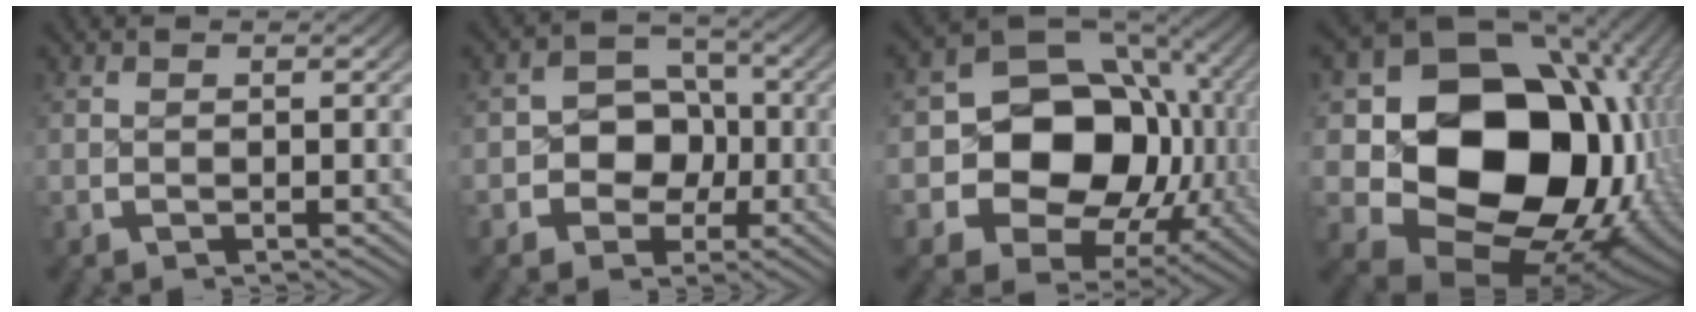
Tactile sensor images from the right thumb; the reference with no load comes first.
{"total": 8.2, "force": [-2.0, 7.2, 3.5], "torque": [-0.069, -0.022, -0.035]}
{"total": 19.2, "force": [-0.8, 14.7, 12.2], "torque": [-0.250, -0.057, -0.009]}
{"total": 28.9, "force": [-1.3, 19.9, 20.8], "torque": [-0.382, -0.066, -0.004]}